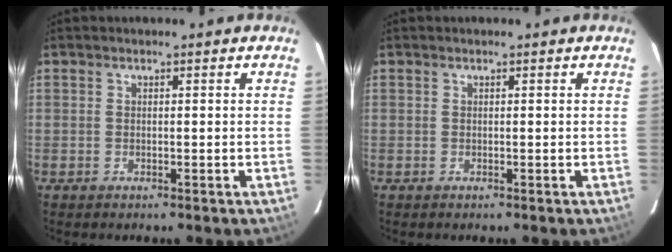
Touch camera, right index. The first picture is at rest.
{"total": 0.0}